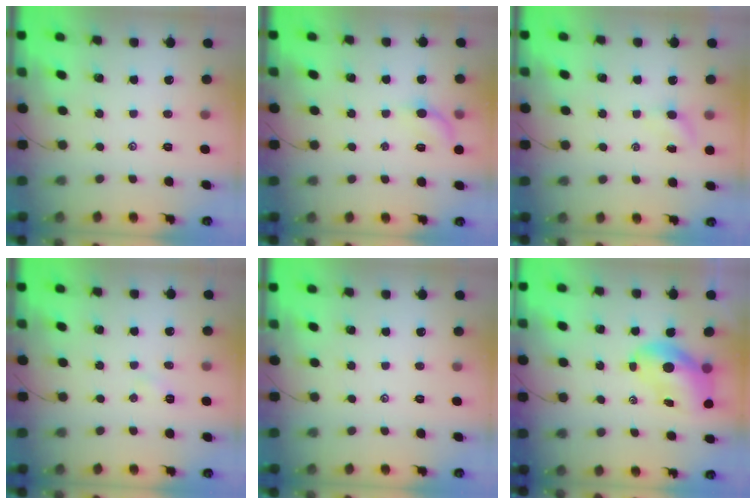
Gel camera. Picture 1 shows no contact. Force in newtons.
{"total": 6.2, "press": 6.1, "slide": 0.9}
{"total": 3.6, "press": 3.4, "slide": 1.1}
{"total": 2.4, "press": 2.3, "slide": 0.8}
{"total": 0.0}
{"total": 7.8, "press": 7.5, "slide": 2.3}